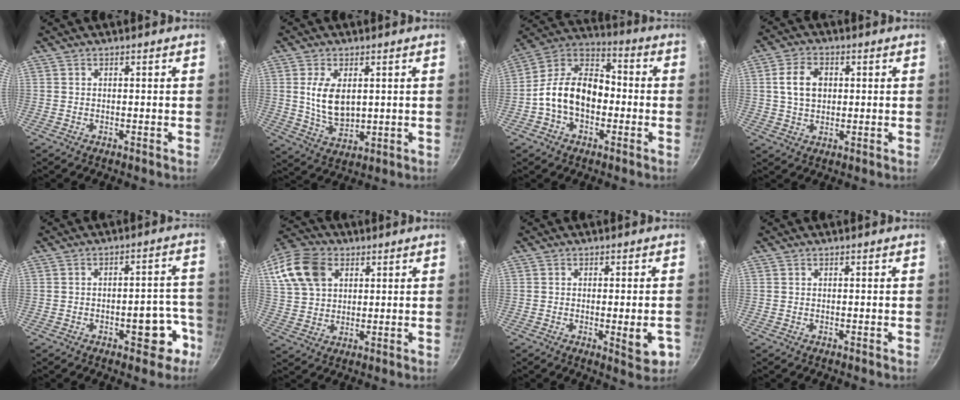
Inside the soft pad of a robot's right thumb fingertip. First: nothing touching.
{"total": 8.6, "force": [1.7, 4.9, 6.8], "torque": [-0.120, -0.019, 0.040]}
{"total": 14.7, "force": [-2.4, 10.1, 10.4], "torque": [-0.143, 0.048, -0.064]}
{"total": 7.2, "force": [1.2, 5.1, 4.8], "torque": [-0.074, 0.008, 0.019]}
{"total": 8.5, "force": [-4.0, 4.3, 6.2], "torque": [-0.034, 0.044, -0.045]}
{"total": 13.2, "force": [5.2, 9.3, 7.8], "torque": [-0.141, 0.006, 0.095]}
{"total": 6.0, "force": [-1.6, 1.7, 5.6], "torque": [-0.064, -0.005, -0.019]}
{"total": 0.0}